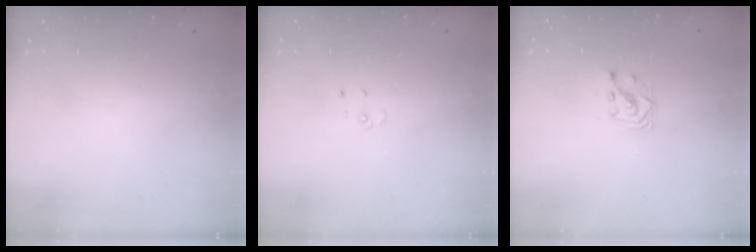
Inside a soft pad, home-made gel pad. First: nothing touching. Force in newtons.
{"total": 2.7, "press": 2.7, "slide": 0.2}
{"total": 2.9, "press": 2.9, "slide": 0.2}